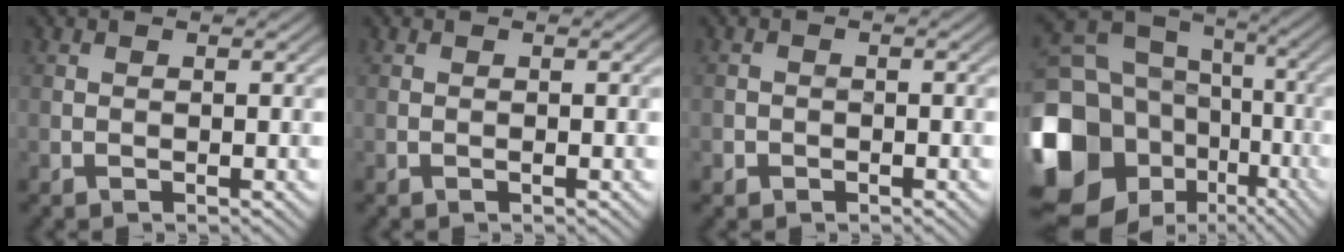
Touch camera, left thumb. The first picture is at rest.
{"total": 0.0}
{"total": 1.3, "force": [-0.7, 1.1, 0.2], "torque": [0.002, -0.003, -0.014]}
{"total": 20.9, "force": [-6.2, 17.1, 10.3], "torque": [-0.263, -0.040, -0.098]}